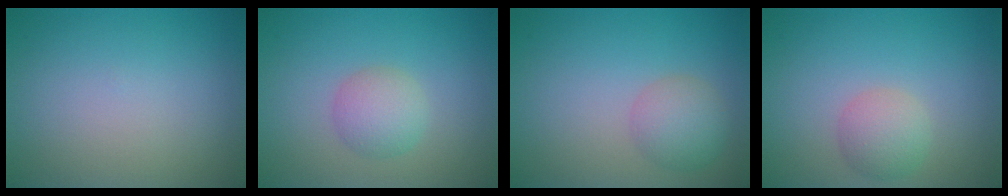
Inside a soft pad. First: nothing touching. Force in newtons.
{"total": 2.7, "press": 2.7, "slide": 0.1}
{"total": 2.9, "press": 2.8, "slide": 0.3}
{"total": 2.6, "press": 2.6, "slide": 0.1}